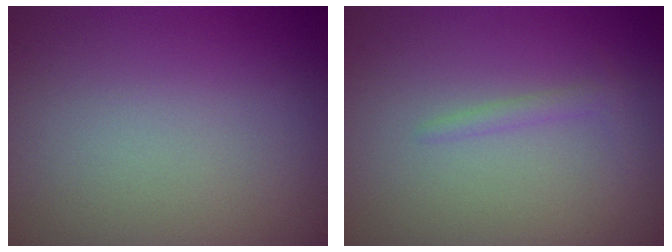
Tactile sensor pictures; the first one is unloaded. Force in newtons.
{"total": 0.9, "press": 0.9, "slide": 0.1}